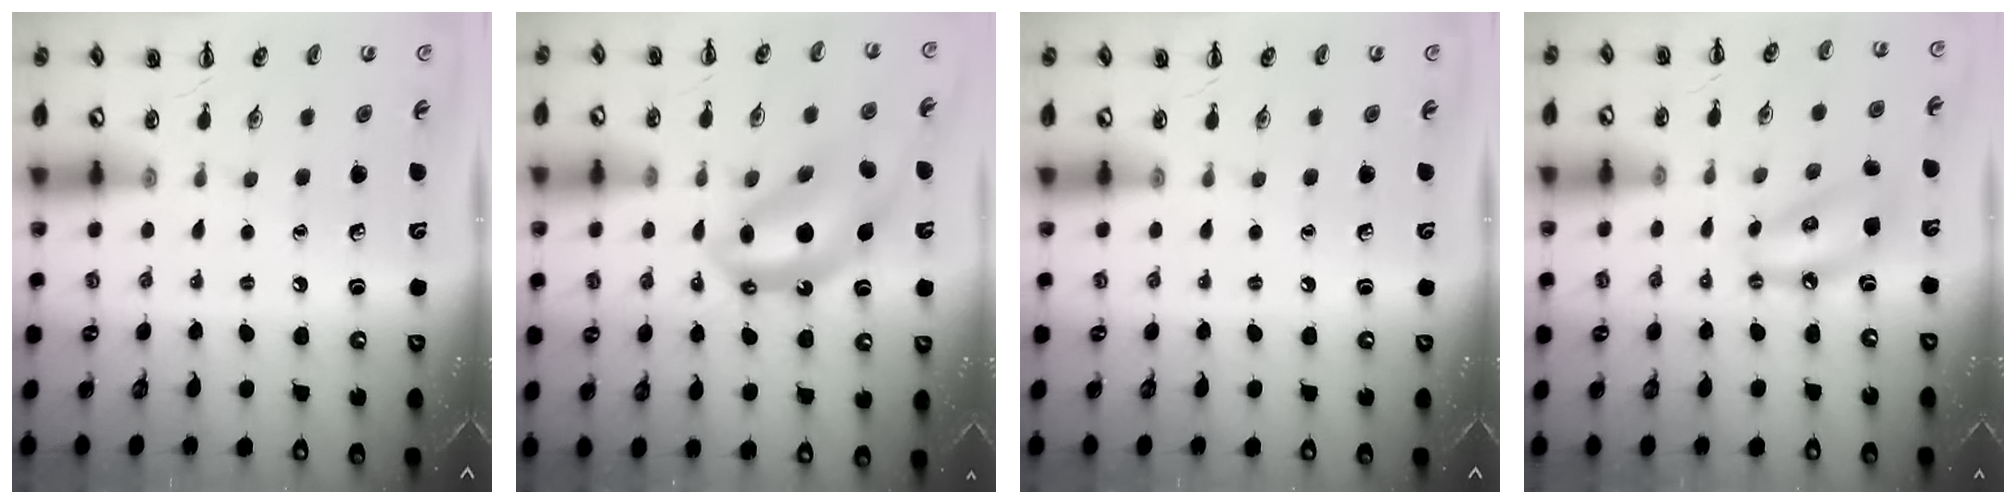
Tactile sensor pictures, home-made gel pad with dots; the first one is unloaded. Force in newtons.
{"total": 12.1, "press": 11.6, "slide": 3.4}
{"total": 0.0}
{"total": 10.4, "press": 10.1, "slide": 2.6}